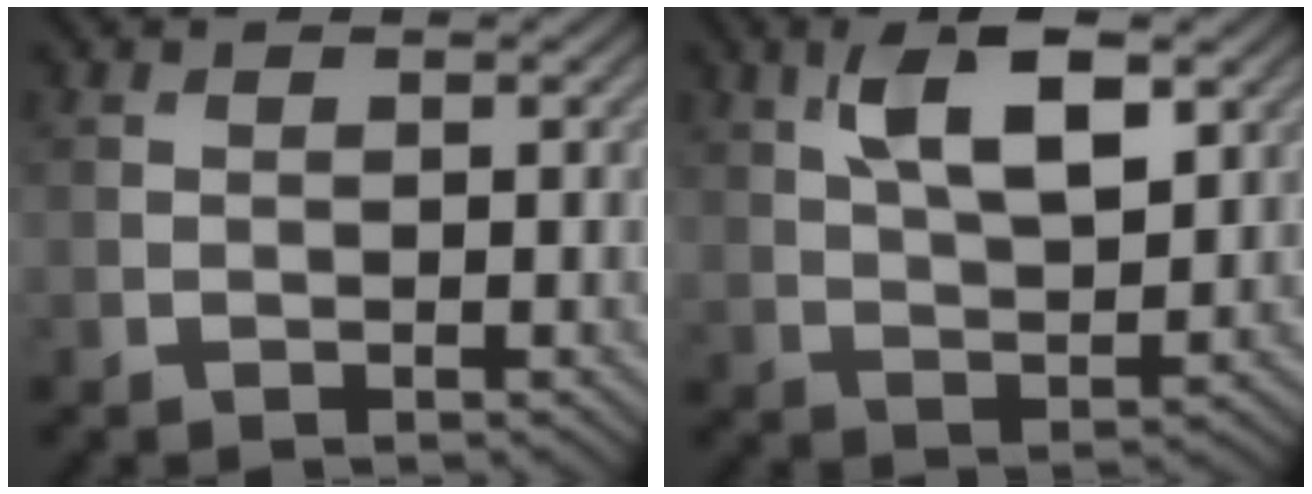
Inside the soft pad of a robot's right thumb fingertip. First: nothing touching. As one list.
[{"total": 9.2, "force": [3.9, 3.8, 7.4], "torque": [-0.143, 0.010, 0.074]}]